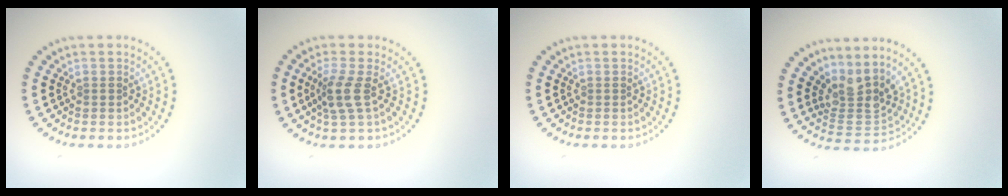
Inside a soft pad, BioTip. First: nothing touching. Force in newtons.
{"total": 2.6, "press": 2.0, "slide": 1.7}
{"total": 0.0}
{"total": 3.4, "press": 2.6, "slide": 2.2}